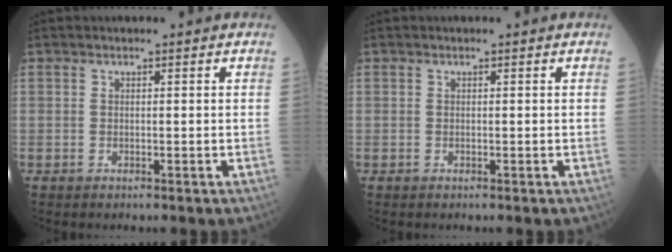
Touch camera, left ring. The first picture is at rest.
{"total": 0.0}